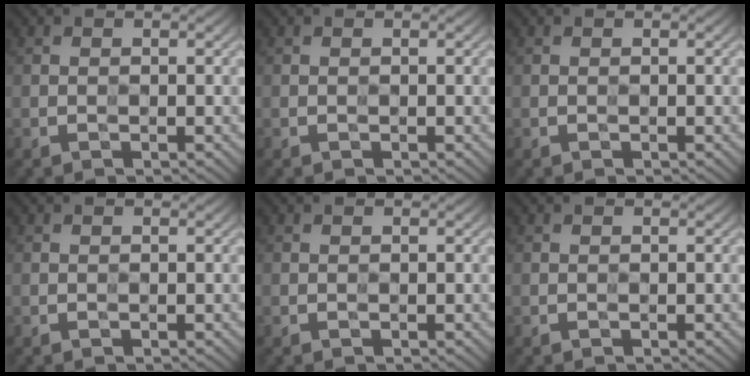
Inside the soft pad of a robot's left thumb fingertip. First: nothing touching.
{"total": 0.0}
{"total": 0.0}
{"total": 0.0}
{"total": 0.0}
{"total": 0.0}